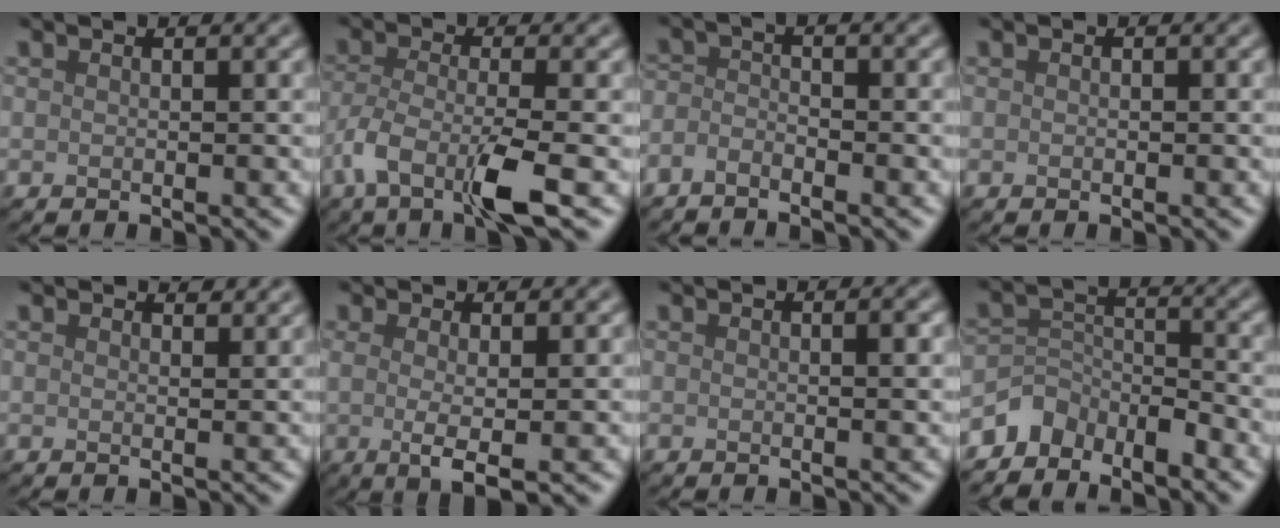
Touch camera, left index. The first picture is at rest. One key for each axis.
{"total": 4.9, "fx": -2.2, "fy": 1.0, "fz": 4.2, "tx": -0.092, "ty": -0.005, "tz": -0.051}
{"total": 1.8, "fx": -1.4, "fy": 0.3, "fz": 1.0, "tx": -0.023, "ty": -0.001, "tz": -0.037}
{"total": 0.0}
{"total": 1.4, "fx": 1.4, "fy": 0.1, "fz": 0.3, "tx": -0.008, "ty": -0.004, "tz": 0.012}
{"total": 3.0, "fx": 0.0, "fy": 0.5, "fz": 2.9, "tx": -0.052, "ty": -0.006, "tz": 0.001}
{"total": 1.0, "fx": 0.1, "fy": 0.2, "fz": 1.0, "tx": -0.015, "ty": 0.001, "tz": 0.000}
{"total": 3.1, "fx": -2.7, "fy": 1.4, "fz": 0.6, "tx": -0.004, "ty": 0.010, "tz": -0.061}